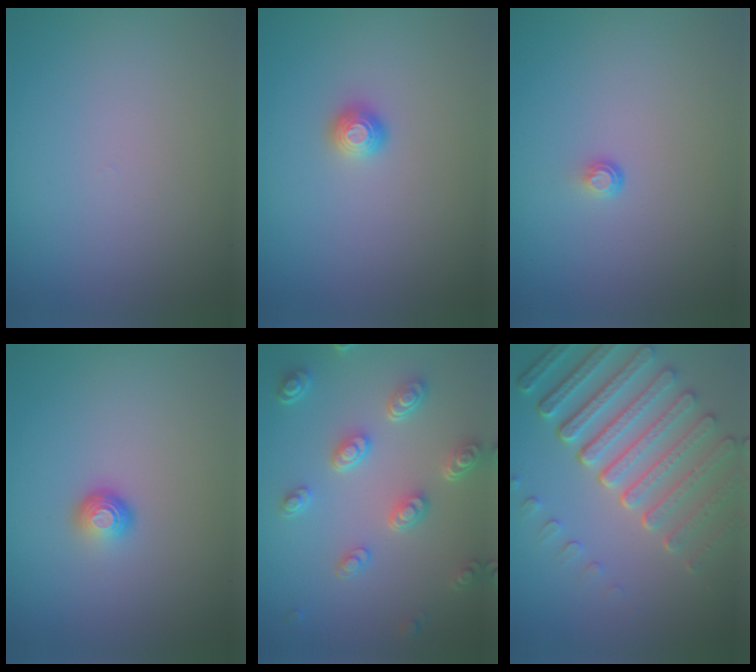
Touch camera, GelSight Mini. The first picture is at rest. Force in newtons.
{"total": 1.1, "press": 1.1, "slide": 0.1}
{"total": 0.7, "press": 0.4, "slide": 0.6}
{"total": 1.4, "press": 1.1, "slide": 1.0}
{"total": 4.7, "press": 3.7, "slide": 2.9}
{"total": 7.7, "press": 5.8, "slide": 5.0}